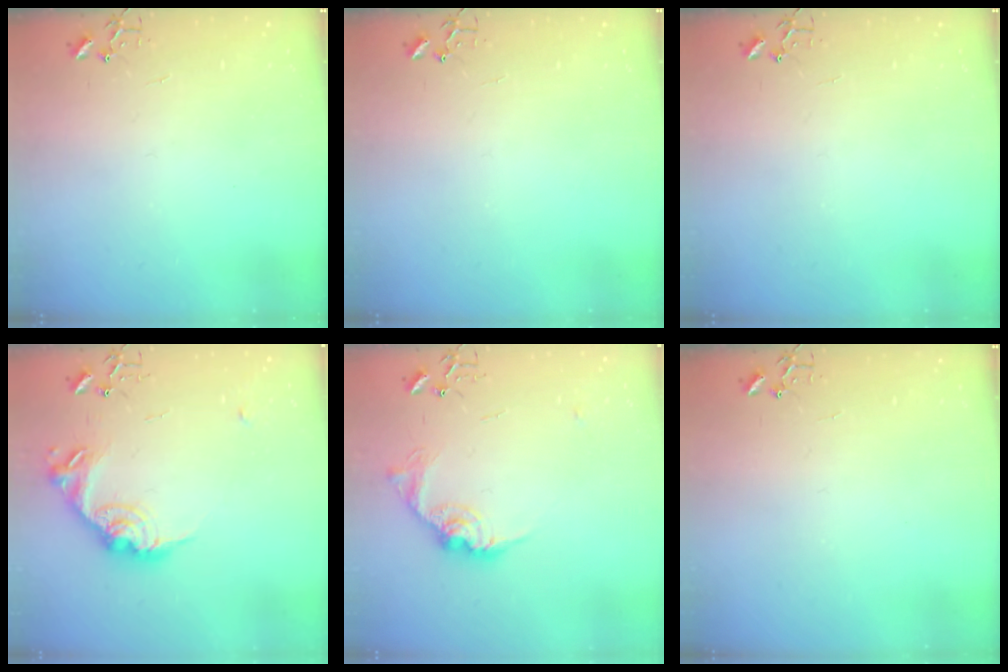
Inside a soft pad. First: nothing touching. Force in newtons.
{"total": 0.0}
{"total": 0.0}
{"total": 16.7, "press": 16.7, "slide": 0.9}
{"total": 13.4, "press": 13.3, "slide": 0.8}
{"total": 0.0}